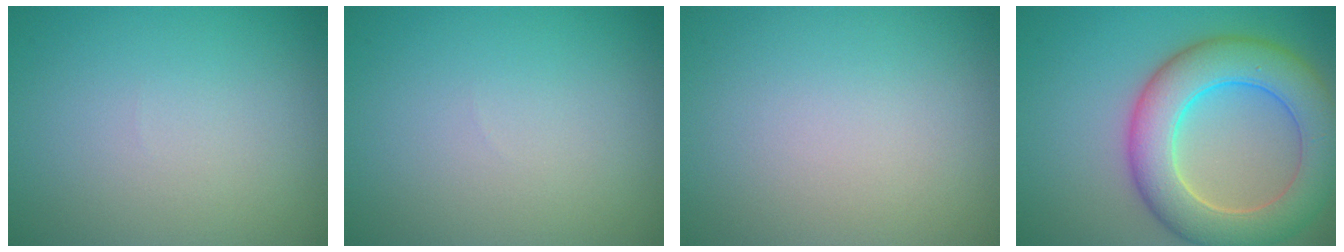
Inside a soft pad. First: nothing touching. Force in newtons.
{"total": 0.0}
{"total": 0.0}
{"total": 8.4, "press": 8.4, "slide": 0.6}